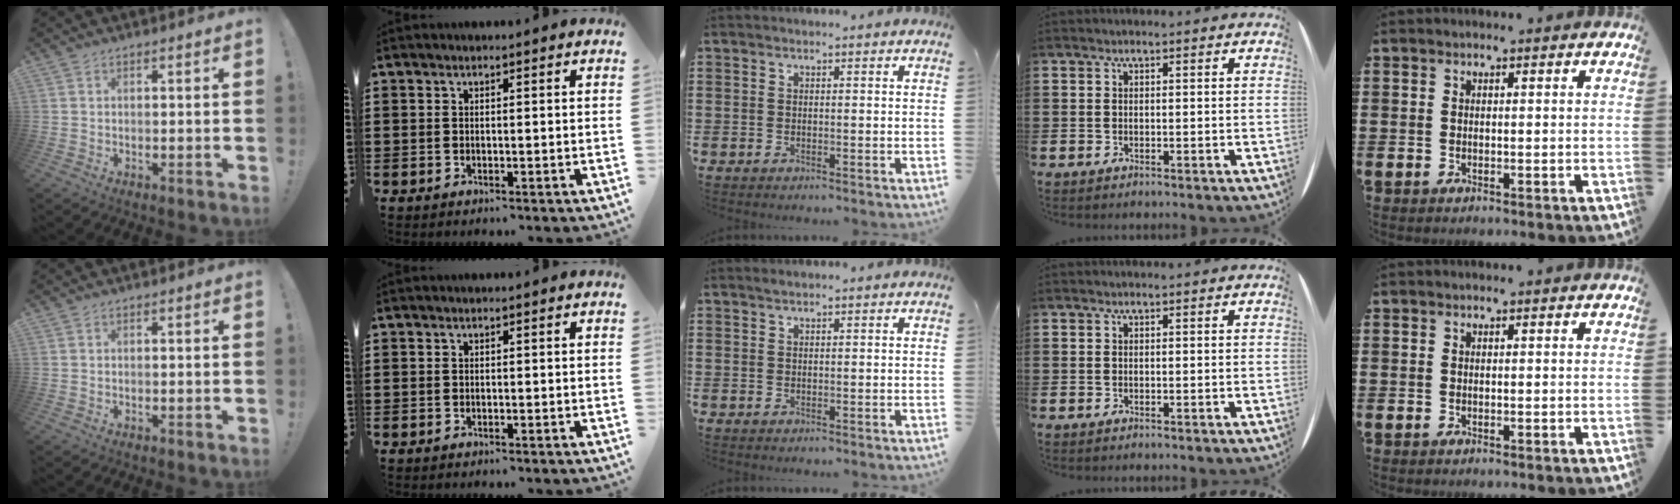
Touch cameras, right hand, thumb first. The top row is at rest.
{"middle": {"total": 0.5, "force": [0.4, 0.2, 0.2], "torque": [-0.006, 0.002, 0.008]}}